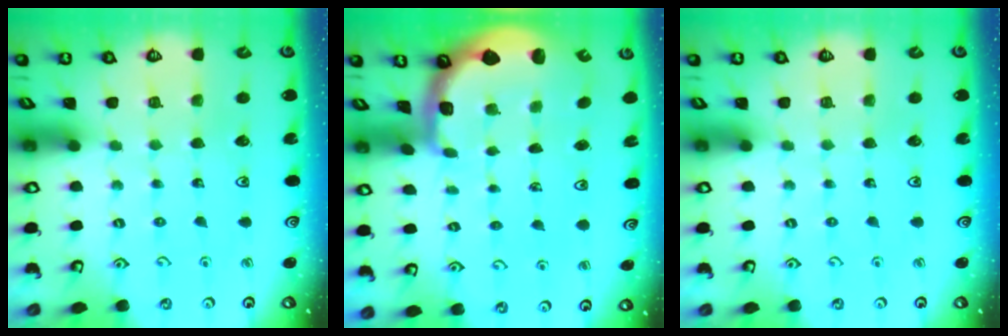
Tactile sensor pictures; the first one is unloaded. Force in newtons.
{"total": 2.4, "press": 2.0, "slide": 1.2}
{"total": 0.0}